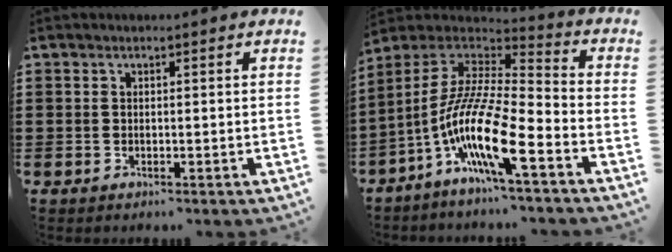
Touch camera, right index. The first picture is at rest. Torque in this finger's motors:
{"motor_torque": [1.09, 1.04, 1.05, 0.21]}